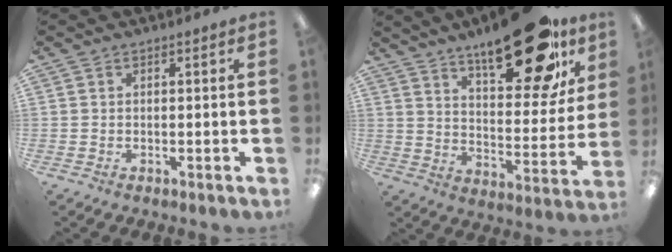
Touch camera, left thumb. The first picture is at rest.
{"total": 24.5, "force": [16.3, 9.4, 15.7], "torque": [-0.215, -0.096, 0.264]}